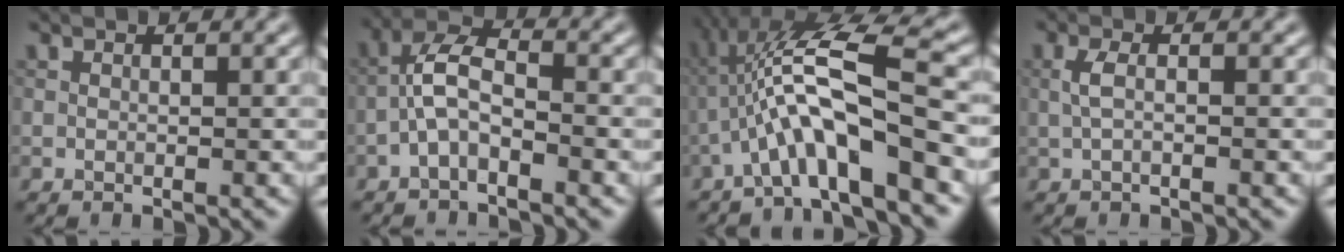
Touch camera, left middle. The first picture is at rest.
{"total": 3.6, "force": [-1.7, 1.4, 2.8], "torque": [-0.058, 0.016, -0.043]}
{"total": 8.7, "force": [-2.7, 1.6, 8.1], "torque": [-0.141, 0.025, -0.051]}
{"total": 1.4, "force": [-0.2, 0.4, 1.3], "torque": [-0.030, 0.003, -0.006]}